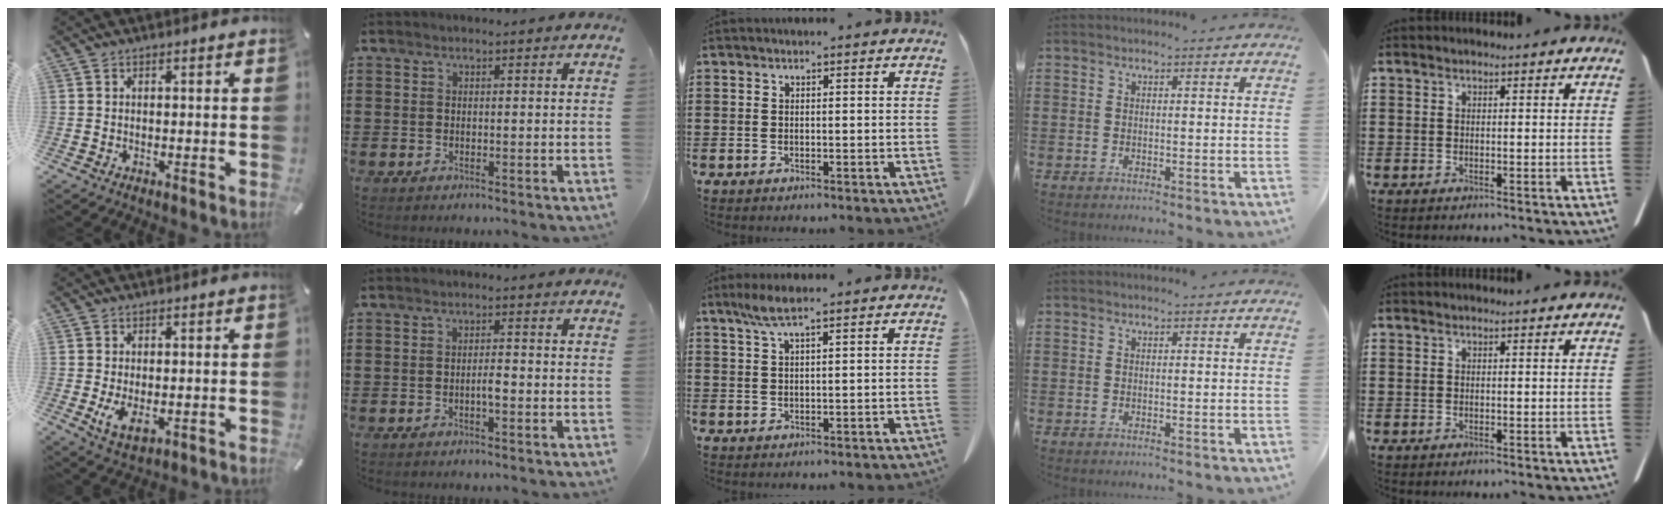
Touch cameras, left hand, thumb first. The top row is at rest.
{"thumb": {"total": 5.1, "force": [-0.4, 2.8, 4.3], "torque": [-0.085, -0.011, -0.013]}, "index": {"total": 2.0, "force": [-0.6, 0.4, 1.8], "torque": [-0.036, 0.003, -0.011]}, "middle": {"total": 3.9, "force": [2.4, 0.7, 2.9], "torque": [-0.063, 0.004, 0.042]}}